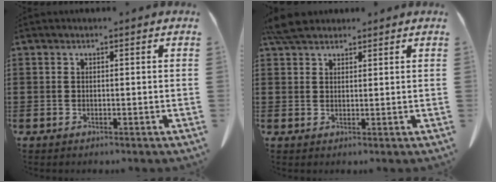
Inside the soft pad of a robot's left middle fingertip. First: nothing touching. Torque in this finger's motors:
{"motor_torque": [1.21, 0.93, -0.04, -0.07]}